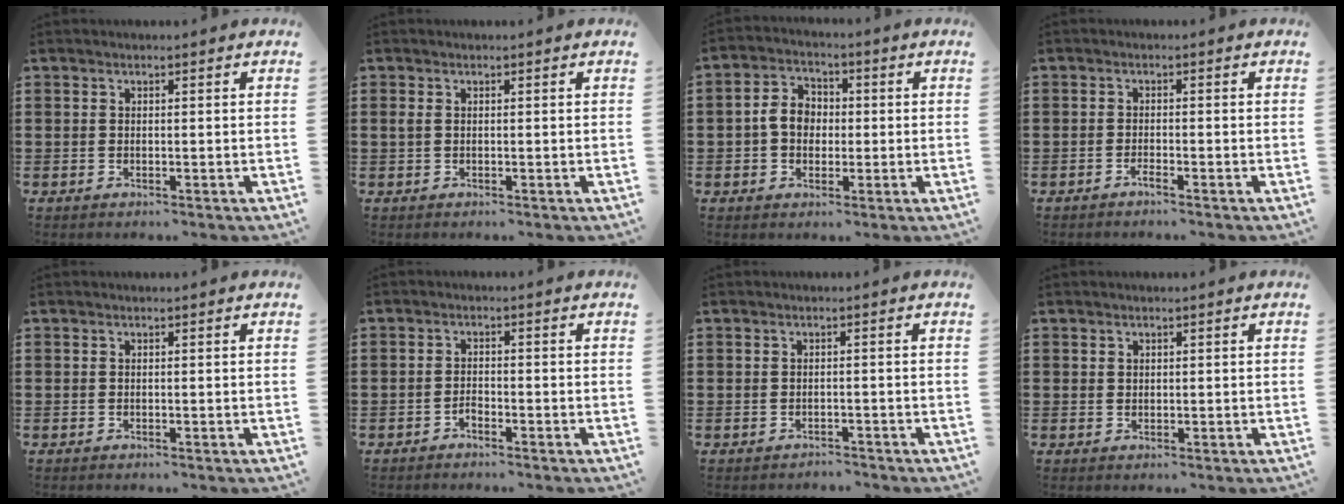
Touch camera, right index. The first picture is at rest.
{"total": 0.9, "force": [0.1, 0.5, 0.7], "torque": [-0.023, 0.001, -0.002]}
{"total": 5.5, "force": [-0.4, 4.3, 3.4], "torque": [-0.087, 0.010, -0.014]}
{"total": 1.1, "force": [-0.9, 0.0, 0.6], "torque": [-0.012, -0.003, -0.017]}
{"total": 0.0}
{"total": 1.4, "force": [-1.2, 0.4, 0.4], "torque": [-0.013, -0.002, -0.024]}
{"total": 1.1, "force": [-1.0, 0.3, -0.1], "torque": [-0.003, 0.003, -0.024]}
{"total": 0.9, "force": [0.5, 0.6, 0.2], "torque": [-0.004, 0.002, 0.011]}